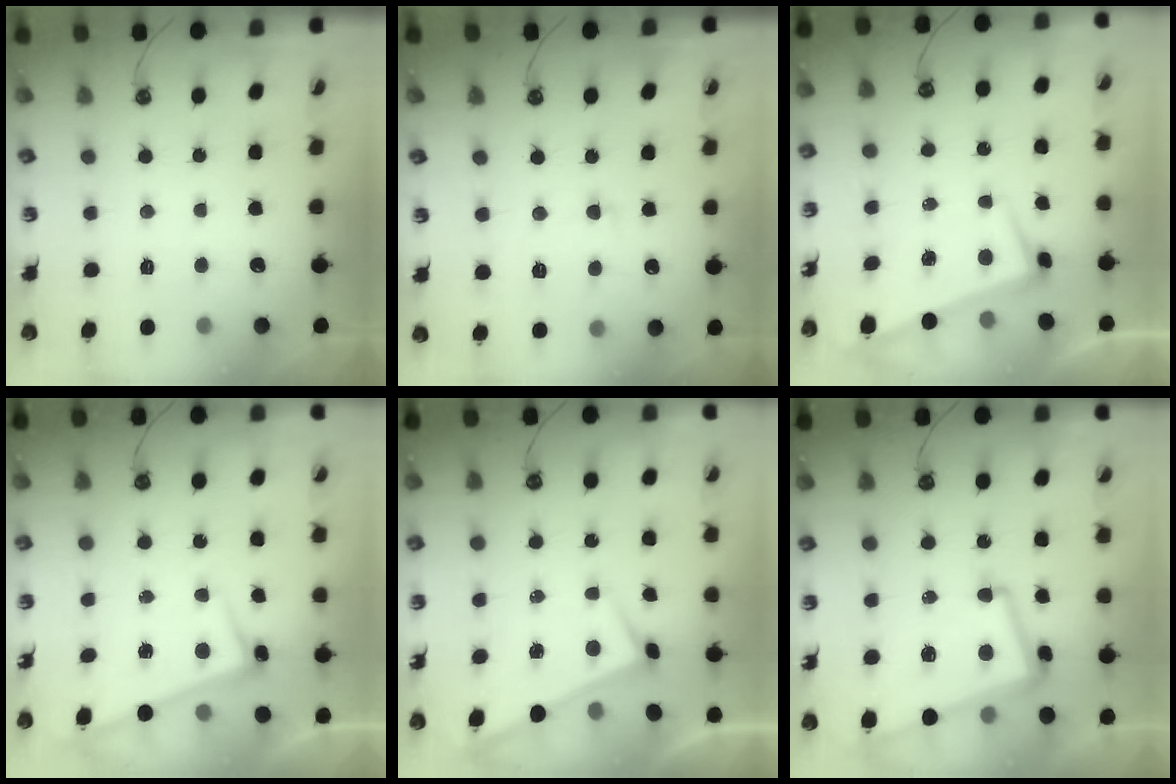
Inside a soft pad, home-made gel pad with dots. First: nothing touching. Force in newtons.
{"total": 1.7, "press": 1.7, "slide": 0.5}
{"total": 1.7, "press": 0.7, "slide": 1.6}
{"total": 2.7, "press": 2.7, "slide": 0.4}
{"total": 1.3, "press": 1.3, "slide": 0.3}
{"total": 7.4, "press": 7.1, "slide": 2.2}